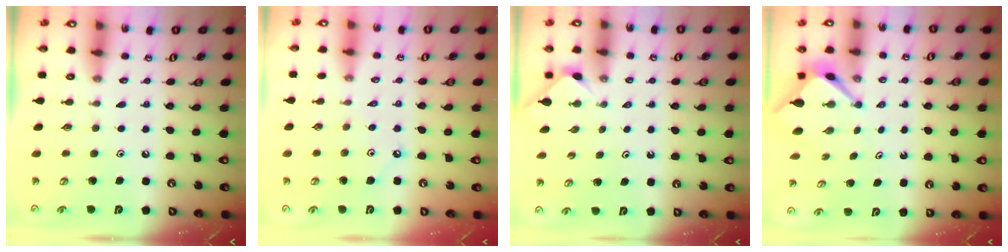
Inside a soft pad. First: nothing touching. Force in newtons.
{"total": 3.0, "press": 3.0, "slide": 0.3}
{"total": 2.1, "press": 2.1, "slide": 0.4}
{"total": 3.2, "press": 3.2, "slide": 0.2}